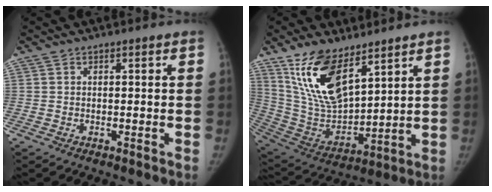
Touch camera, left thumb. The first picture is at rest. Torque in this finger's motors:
{"motor_torque": [0.61, -0.14, 1.57, -1.20, 0.16]}